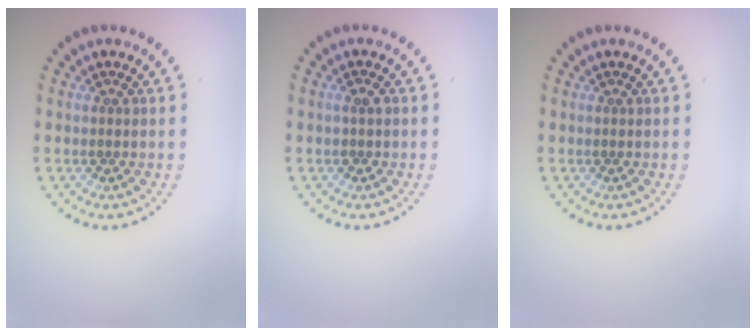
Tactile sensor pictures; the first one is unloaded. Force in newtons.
{"total": 0.8, "press": 0.7, "slide": 0.2}
{"total": 0.0}